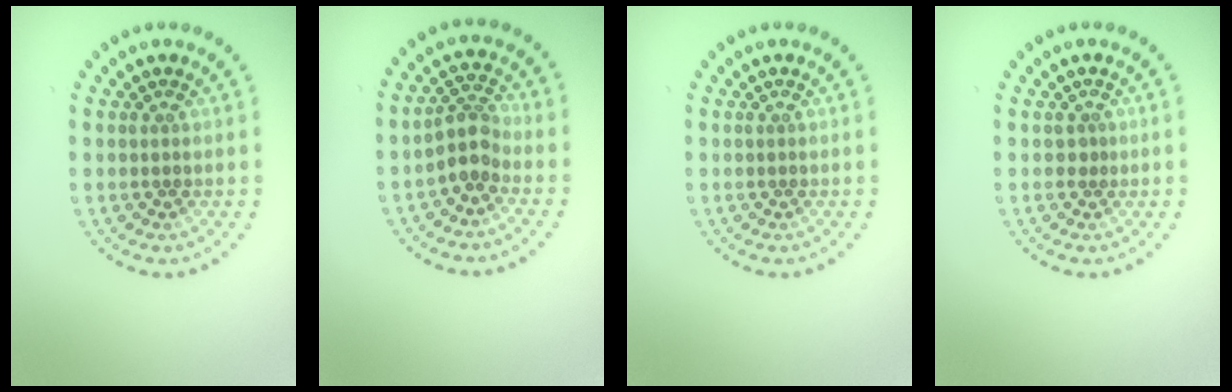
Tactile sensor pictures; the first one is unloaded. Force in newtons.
{"total": 2.5, "press": 2.0, "slide": 1.5}
{"total": 0.0}
{"total": 0.6, "press": 0.3, "slide": 0.5}